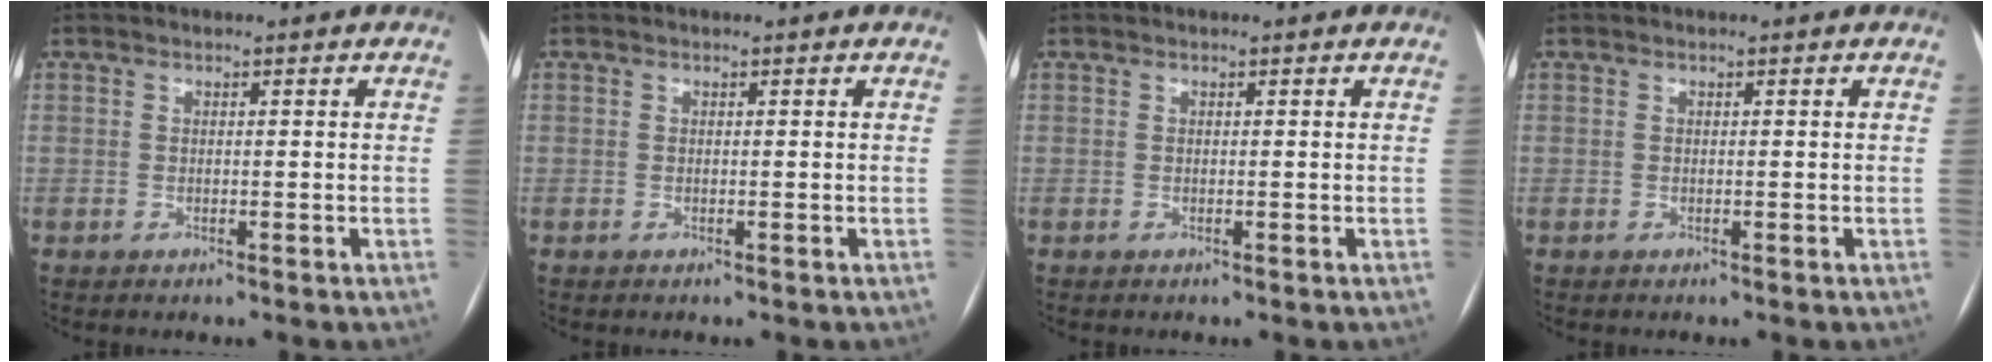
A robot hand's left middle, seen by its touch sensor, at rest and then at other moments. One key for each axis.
{"total": 0.0}
{"total": 0.0}
{"total": 0.0}